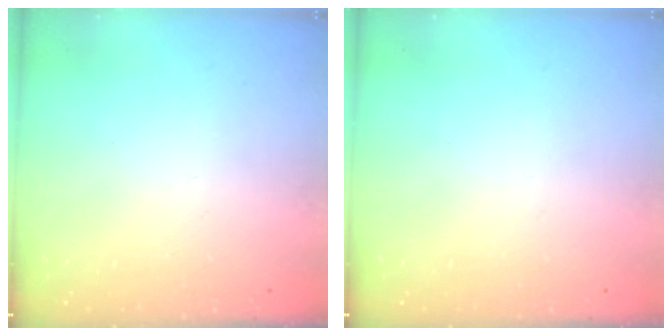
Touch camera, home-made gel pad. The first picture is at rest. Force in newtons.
{"total": 0.0}